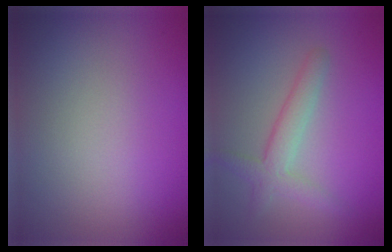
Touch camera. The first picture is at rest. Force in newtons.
{"total": 2.7, "press": 2.6, "slide": 0.1}